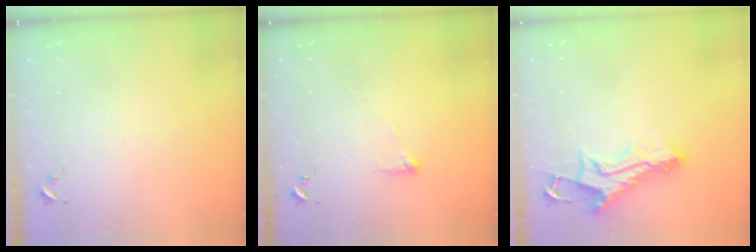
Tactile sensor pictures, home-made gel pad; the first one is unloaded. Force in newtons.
{"total": 3.9, "press": 3.8, "slide": 0.7}
{"total": 12.7, "press": 12.6, "slide": 1.1}